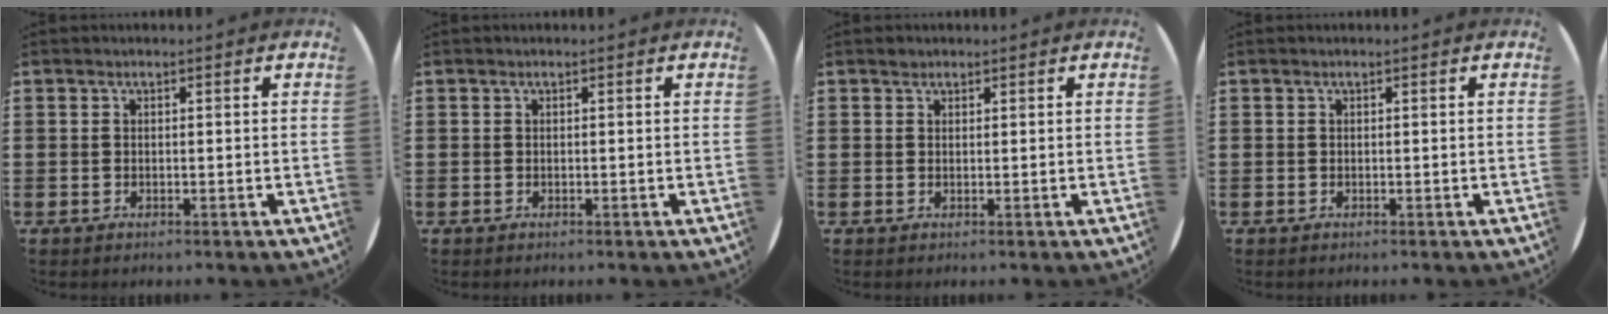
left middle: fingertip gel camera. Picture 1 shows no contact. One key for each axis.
{"total": 0.0}
{"total": 0.7, "fx": 0.6, "fy": 0.4, "fz": 0.0, "tx": 0.007, "ty": -0.001, "tz": 0.010}
{"total": 0.0}